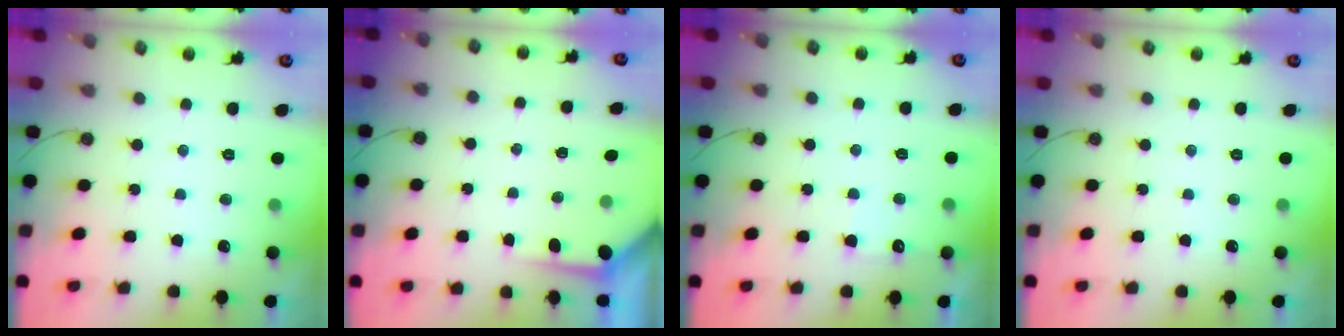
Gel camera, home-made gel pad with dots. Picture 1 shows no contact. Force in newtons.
{"total": 3.4, "press": 3.4, "slide": 0.4}
{"total": 5.4, "press": 5.4, "slide": 0.6}
{"total": 0.0}